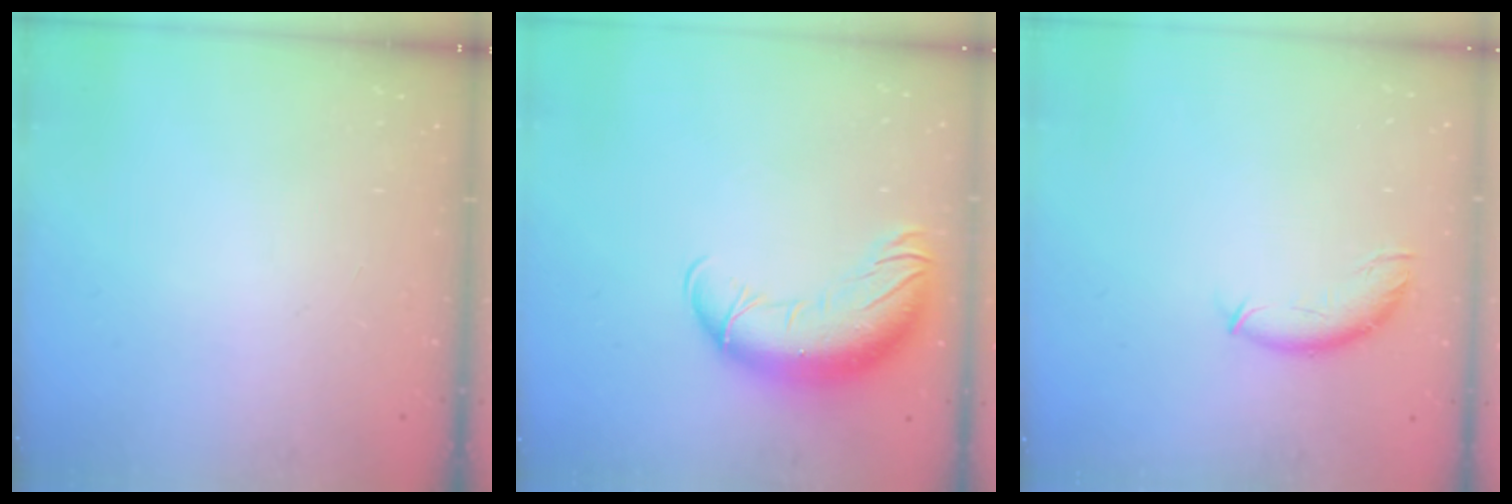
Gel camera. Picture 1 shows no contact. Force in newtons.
{"total": 15.8, "press": 15.4, "slide": 3.6}
{"total": 8.2, "press": 8.2, "slide": 0.4}